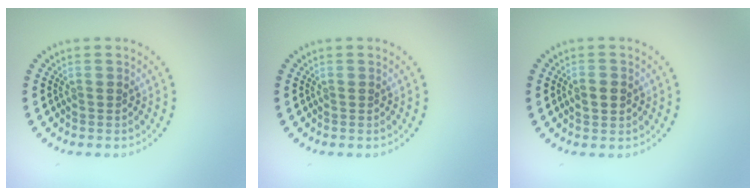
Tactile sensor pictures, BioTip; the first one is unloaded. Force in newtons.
{"total": 0.0}
{"total": 2.2, "press": 2.2, "slide": 0.1}